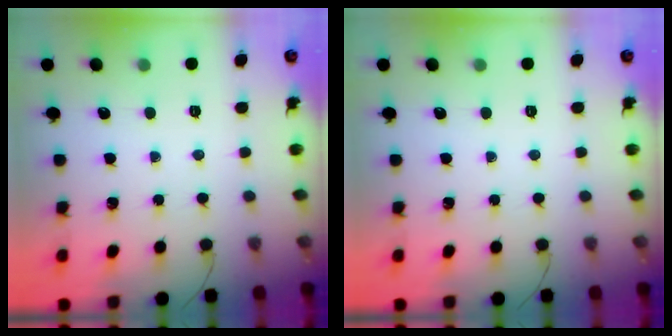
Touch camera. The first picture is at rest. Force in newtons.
{"total": 0.0}